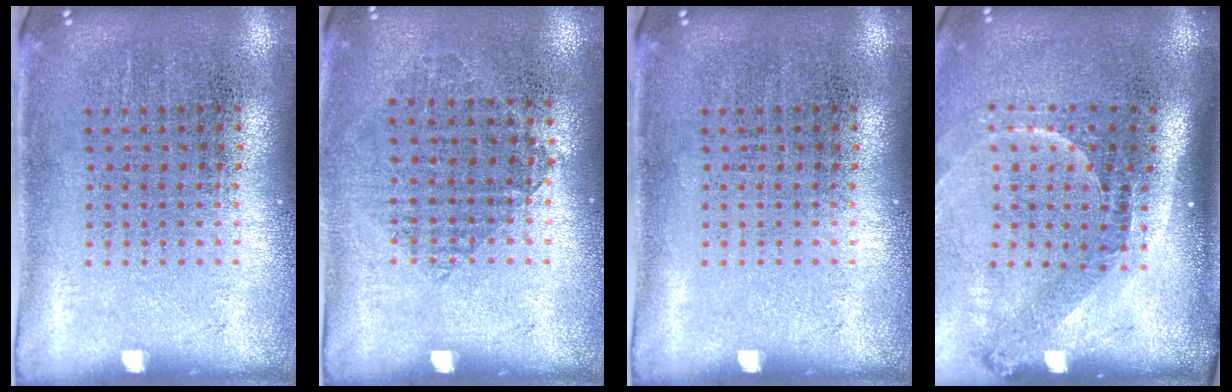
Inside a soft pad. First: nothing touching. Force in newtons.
{"total": 0.9, "press": 0.9, "slide": 0.3}
{"total": 0.0}
{"total": 2.2, "press": 1.6, "slide": 1.6}